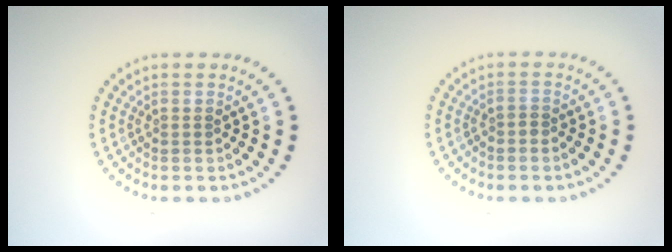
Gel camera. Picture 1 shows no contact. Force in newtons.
{"total": 0.5, "press": 0.2, "slide": 0.5}